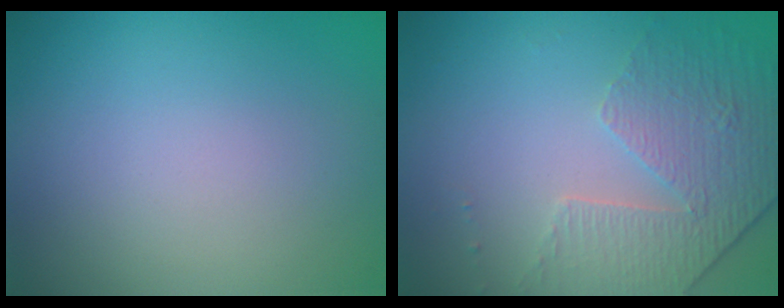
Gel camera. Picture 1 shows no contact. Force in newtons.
{"total": 4.8, "press": 3.3, "slide": 3.5}